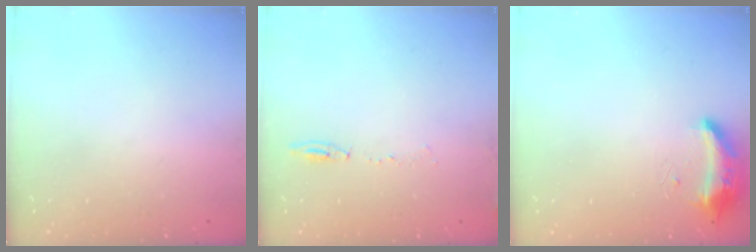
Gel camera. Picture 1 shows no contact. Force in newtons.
{"total": 6.3, "press": 5.7, "slide": 2.6}
{"total": 19.0, "press": 10.9, "slide": 15.6}